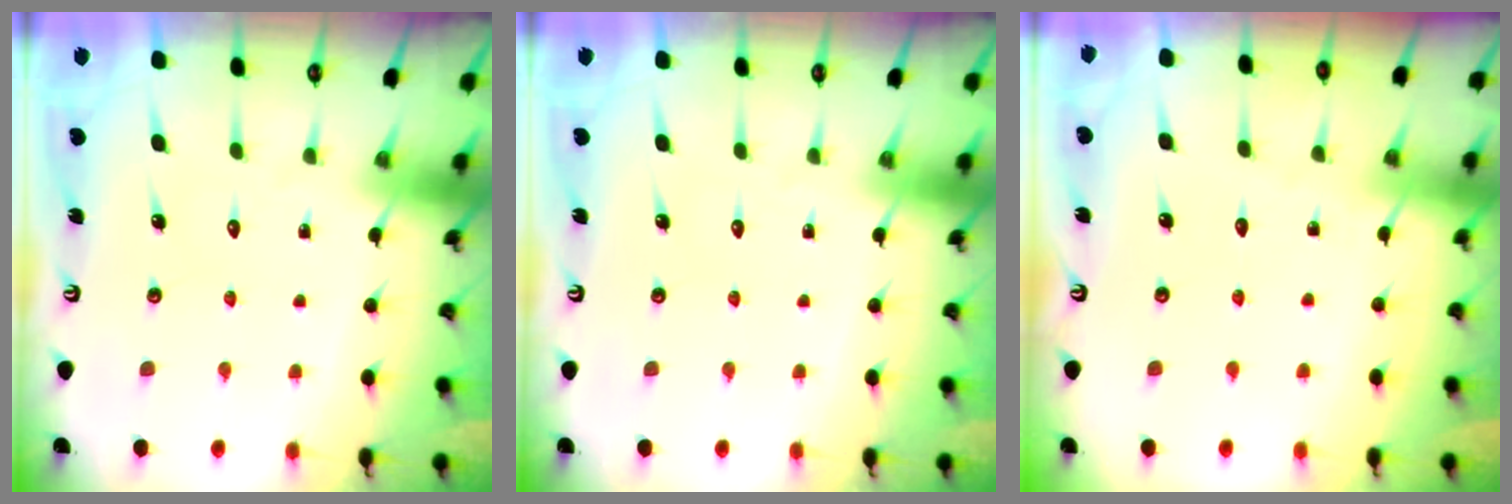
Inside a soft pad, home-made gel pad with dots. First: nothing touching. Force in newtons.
{"total": 0.0}
{"total": 1.8, "press": 1.7, "slide": 0.2}